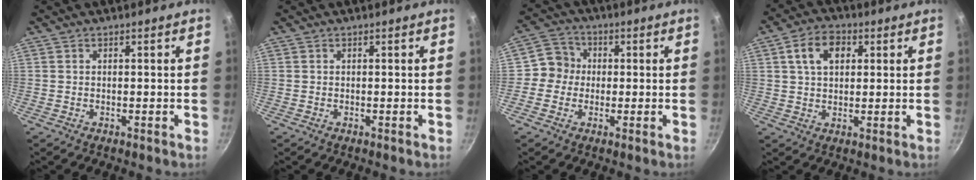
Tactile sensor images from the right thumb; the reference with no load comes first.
{"total": 0.0}
{"total": 5.7, "force": [-0.3, 5.5, 1.6], "torque": [0.007, 0.013, -0.023]}
{"total": 7.9, "force": [2.5, 5.3, 5.2], "torque": [-0.068, 0.007, 0.037]}